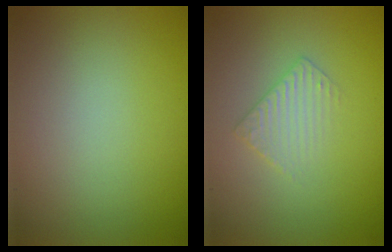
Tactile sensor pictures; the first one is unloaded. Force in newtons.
{"total": 1.9, "press": 1.9, "slide": 0.5}